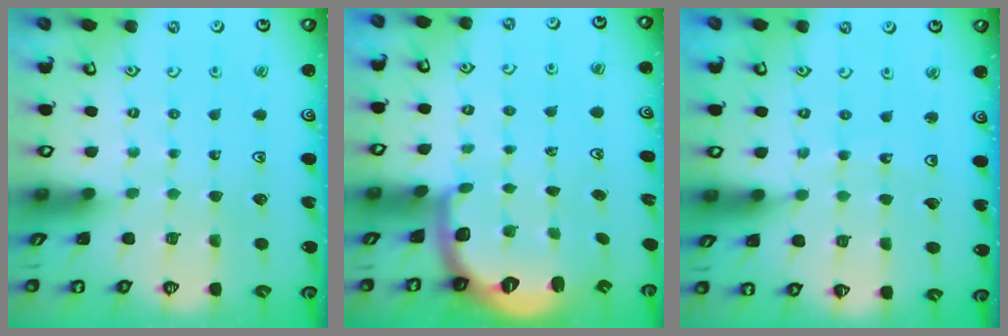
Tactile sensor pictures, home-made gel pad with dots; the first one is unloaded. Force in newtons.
{"total": 2.4, "press": 1.8, "slide": 1.6}
{"total": 4.8, "press": 4.7, "slide": 0.6}